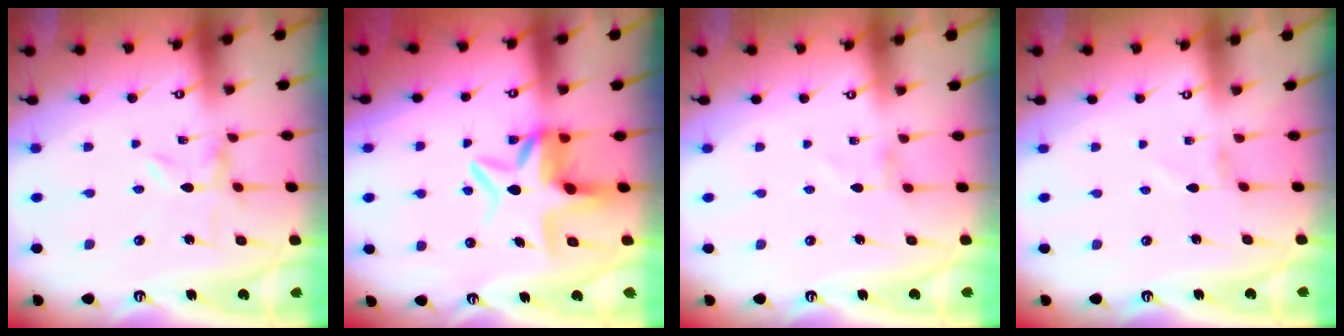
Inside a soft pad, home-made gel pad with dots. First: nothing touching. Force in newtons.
{"total": 8.7, "press": 8.2, "slide": 2.9}
{"total": 1.2, "press": 1.2, "slide": 0.3}
{"total": 0.8, "press": 0.8, "slide": 0.1}